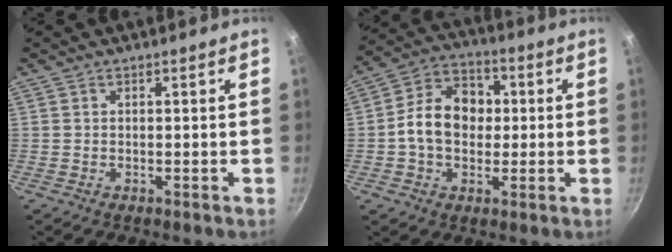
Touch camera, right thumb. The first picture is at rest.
{"total": 12.1, "force": [0.1, 9.2, 7.8], "torque": [-0.098, 0.026, -0.016]}